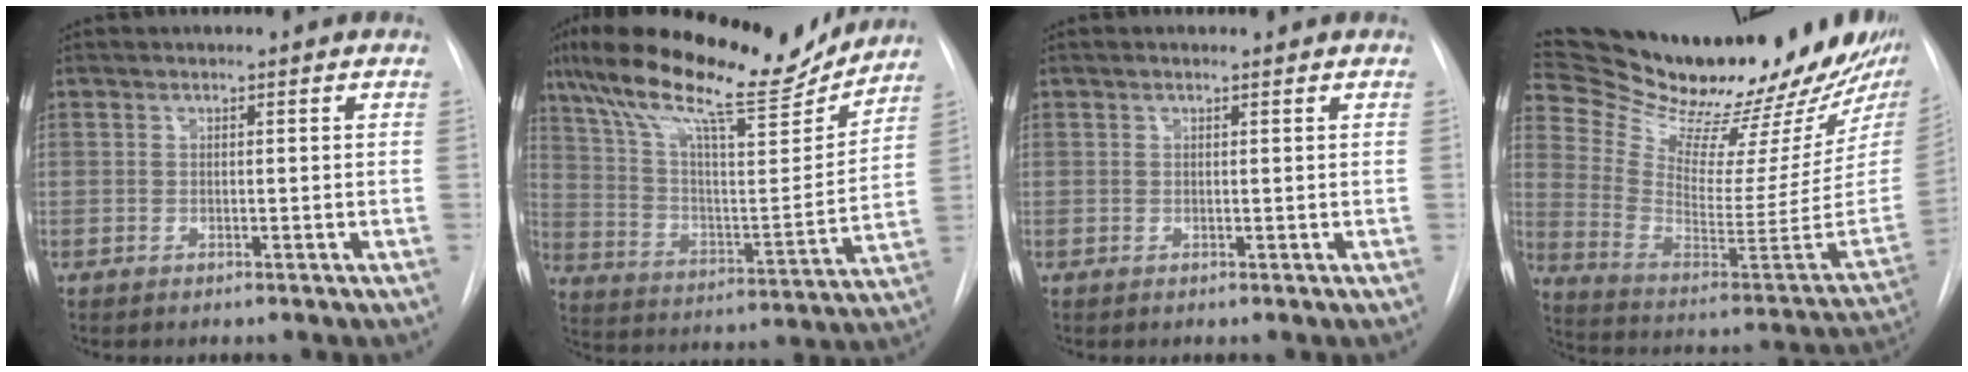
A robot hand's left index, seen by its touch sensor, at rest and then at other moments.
{"total": 22.9, "force": [18.8, 4.5, 12.2], "torque": [-0.217, 0.006, 0.296]}
{"total": 1.0, "force": [0.9, 0.1, 0.4], "torque": [-0.010, 0.013, 0.016]}
{"total": 30.7, "force": [26.9, 5.1, 13.8], "torque": [-0.225, -0.111, 0.373]}